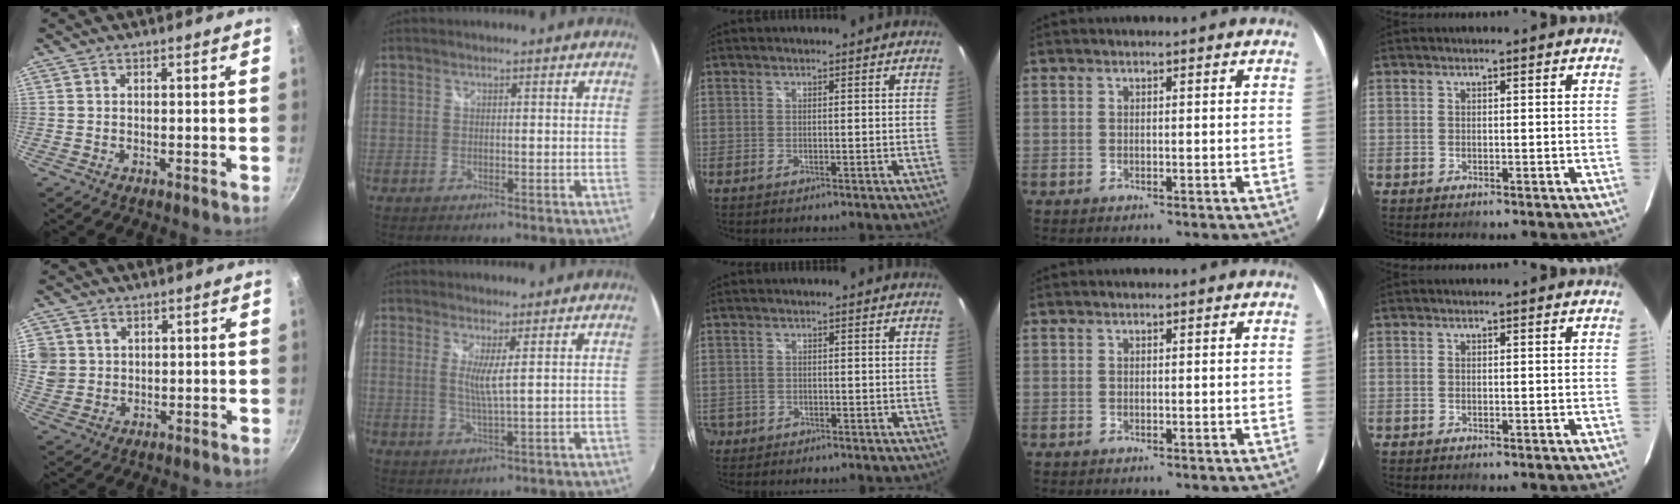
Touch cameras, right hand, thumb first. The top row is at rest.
{"thumb": {"total": 7.7, "force": [2.6, 6.9, 2.6], "torque": [-0.037, -0.001, 0.061]}, "index": {"total": 3.7, "force": [1.2, -0.3, 3.5], "torque": [-0.065, -0.011, 0.018]}, "middle": {"total": 3.3, "force": [-1.5, 2.8, 0.9], "torque": [-0.030, -0.002, -0.024]}}